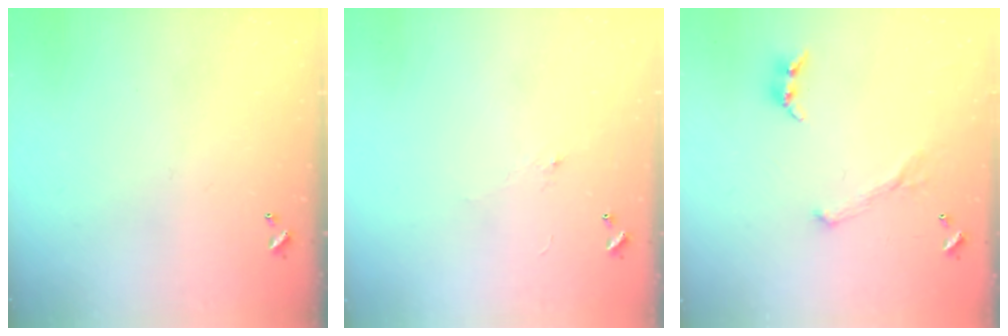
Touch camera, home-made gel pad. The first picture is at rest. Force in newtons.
{"total": 0.7, "press": 0.4, "slide": 0.6}
{"total": 2.7, "press": 2.6, "slide": 0.7}